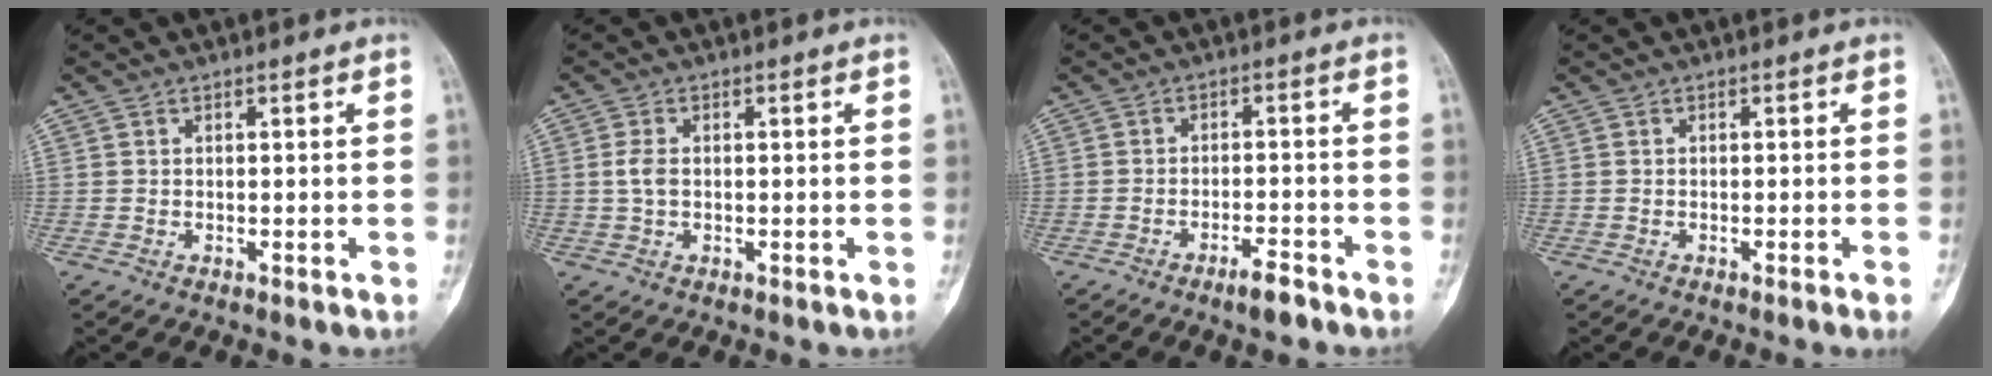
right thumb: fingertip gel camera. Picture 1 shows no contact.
{"total": 2.6, "force": [0.1, 1.6, 2.1], "torque": [-0.046, 0.003, 0.000]}
{"total": 3.8, "force": [-2.8, 0.8, 2.4], "torque": [-0.042, 0.017, -0.048]}
{"total": 1.6, "force": [-1.1, -0.3, 1.1], "torque": [-0.022, 0.007, -0.011]}